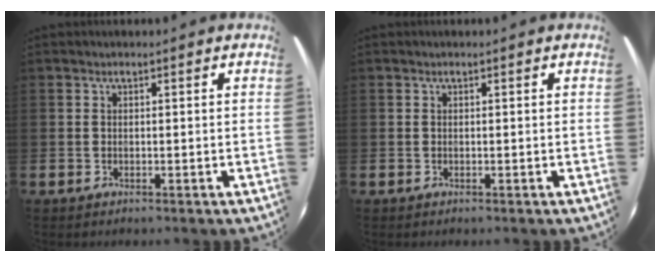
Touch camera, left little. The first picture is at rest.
{"total": 0.0}